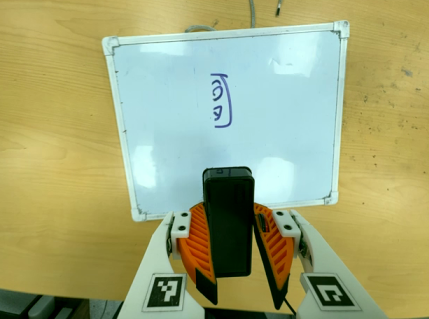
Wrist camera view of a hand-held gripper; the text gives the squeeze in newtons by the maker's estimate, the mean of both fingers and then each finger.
{"total": 8.7, "left": 8.8, "right": 8.6}